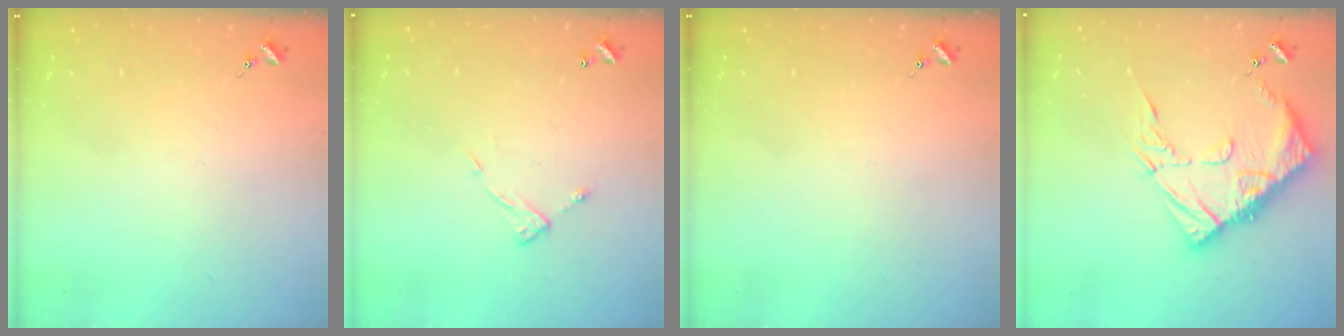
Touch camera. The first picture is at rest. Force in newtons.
{"total": 7.7, "press": 7.7, "slide": 0.6}
{"total": 0.0}
{"total": 15.6, "press": 15.5, "slide": 1.4}